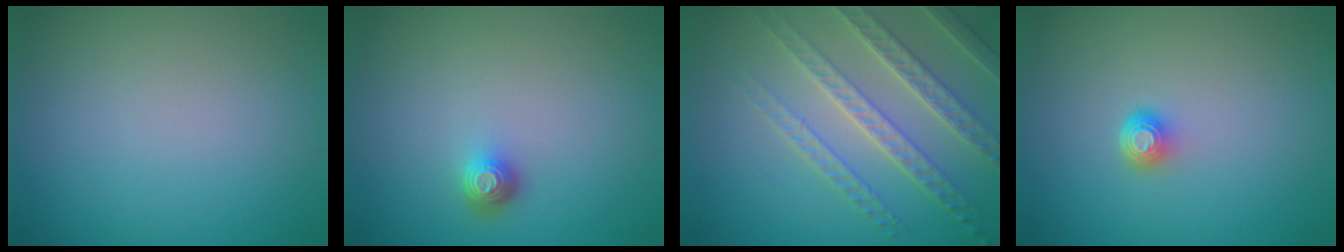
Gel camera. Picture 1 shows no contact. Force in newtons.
{"total": 1.6, "press": 1.3, "slide": 1.0}
{"total": 4.7, "press": 4.3, "slide": 1.8}
{"total": 1.6, "press": 1.2, "slide": 1.0}